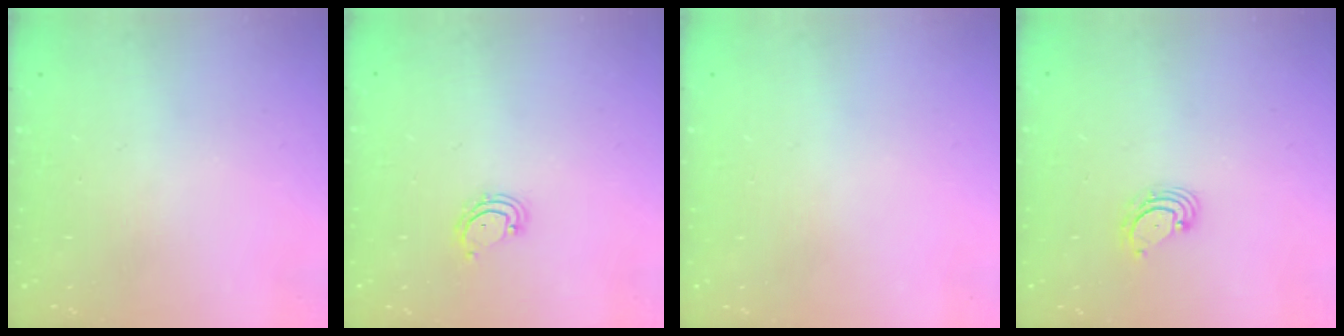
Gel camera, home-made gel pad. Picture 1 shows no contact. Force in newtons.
{"total": 3.5, "press": 3.5, "slide": 0.2}
{"total": 0.0}
{"total": 4.0, "press": 4.0, "slide": 0.5}